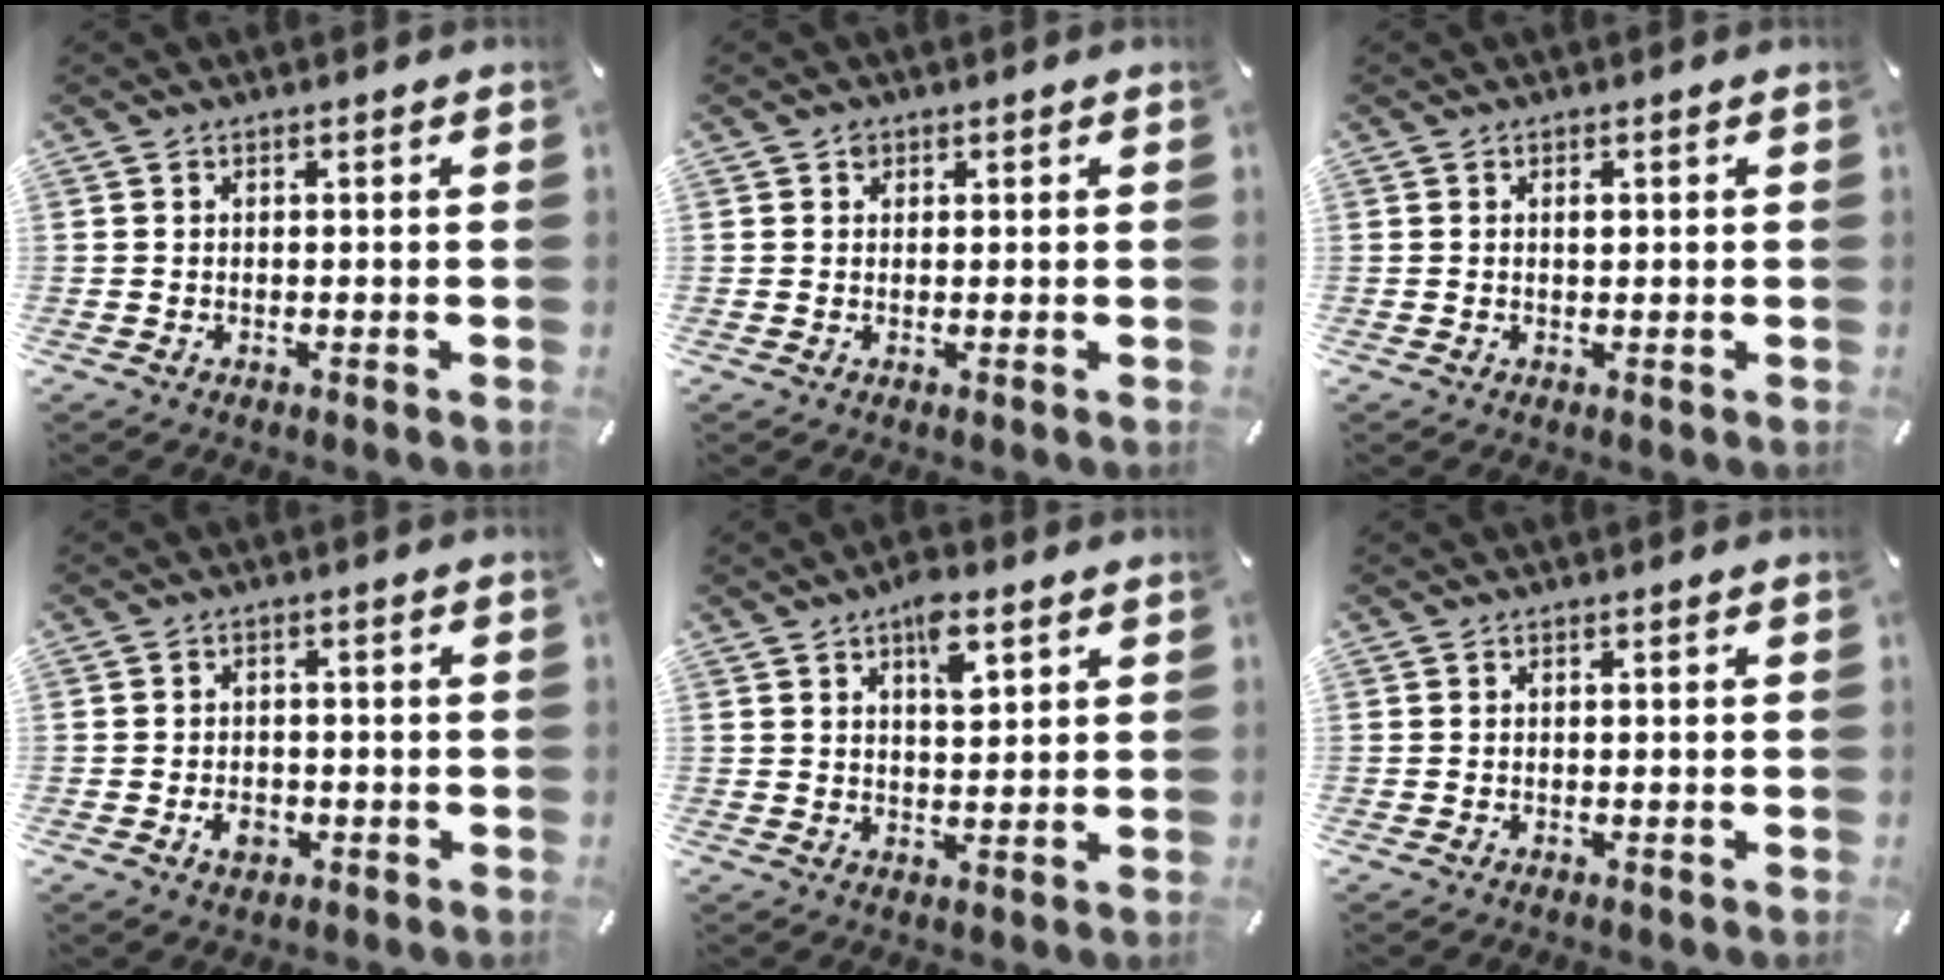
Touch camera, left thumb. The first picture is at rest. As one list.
[{"total": 1.1, "force": [0.4, 1.0, 0.1], "torque": [0.005, 0.001, 0.005]}, {"total": 0.9, "force": [0.3, 0.5, 0.7], "torque": [-0.007, -0.002, 0.003]}, {"total": 4.0, "force": [-1.5, 2.9, 2.3], "torque": [-0.046, 0.006, -0.027]}, {"total": 6.9, "force": [3.7, 3.3, 4.9], "torque": [-0.064, -0.012, 0.057]}, {"total": 0.0}]